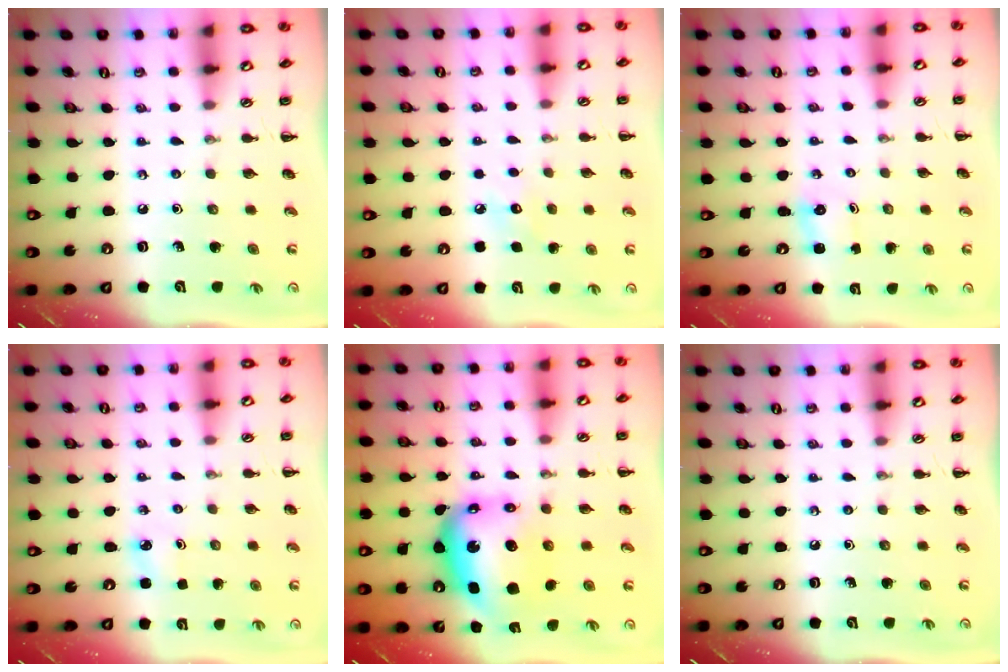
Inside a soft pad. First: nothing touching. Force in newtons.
{"total": 5.9, "press": 5.6, "slide": 1.7}
{"total": 0.9, "press": 0.9, "slide": 0.3}
{"total": 3.0, "press": 2.8, "slide": 0.9}
{"total": 9.5, "press": 9.0, "slide": 2.9}
{"total": 0.0}